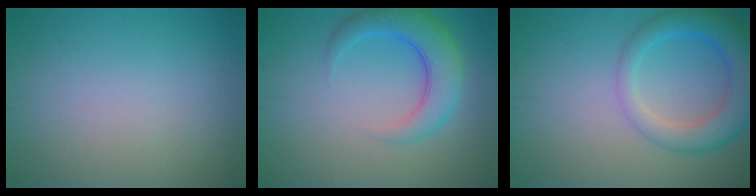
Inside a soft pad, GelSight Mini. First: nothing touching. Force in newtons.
{"total": 5.1, "press": 5.1, "slide": 0.3}
{"total": 5.5, "press": 5.5, "slide": 0.3}